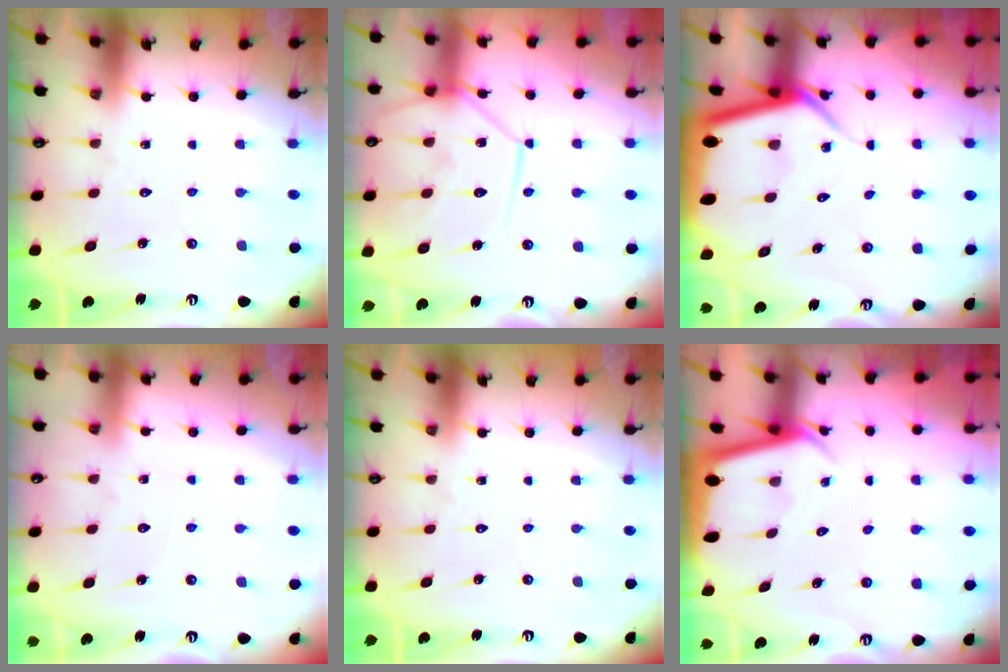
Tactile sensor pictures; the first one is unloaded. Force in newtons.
{"total": 12.9, "press": 12.9, "slide": 1.2}
{"total": 8.7, "press": 8.7, "slide": 0.9}
{"total": 3.3, "press": 3.3, "slide": 0.4}
{"total": 0.0}
{"total": 2.2, "press": 2.2, "slide": 0.1}